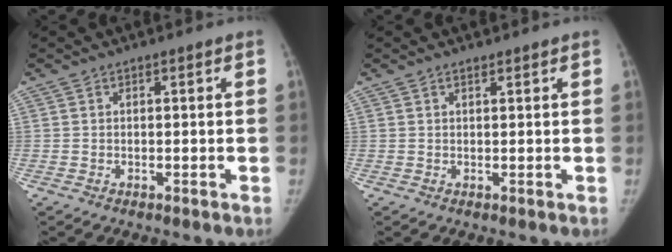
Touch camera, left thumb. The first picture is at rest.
{"total": 0.8, "force": [0.7, 0.2, 0.3], "torque": [-0.008, -0.005, 0.012]}